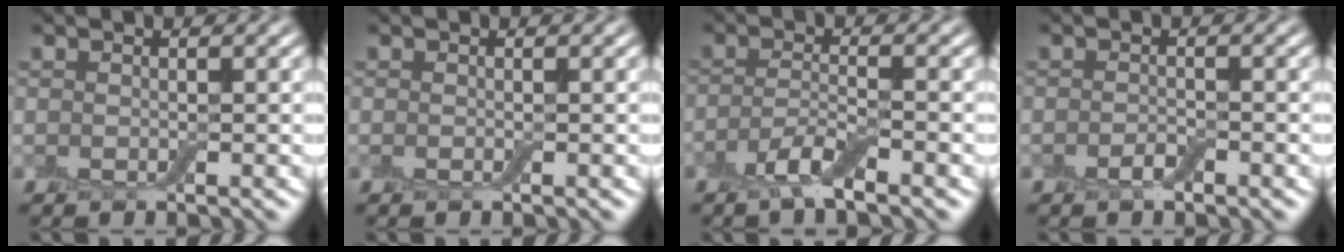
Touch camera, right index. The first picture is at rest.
{"total": 0.0}
{"total": 3.0, "force": [-1.9, 0.5, 2.3], "torque": [-0.048, -0.003, -0.047]}
{"total": 1.2, "force": [-0.7, 0.5, 0.8], "torque": [-0.017, 0.001, -0.014]}